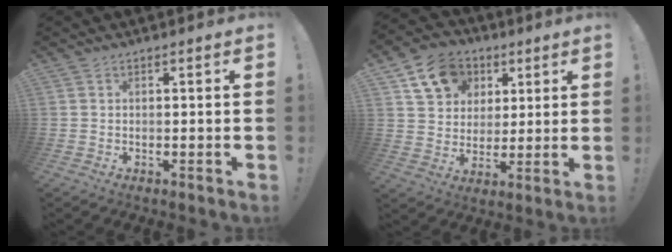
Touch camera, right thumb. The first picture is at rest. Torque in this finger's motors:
{"motor_torque": [1.26, 1.34, 0.45, 0.29, -0.02]}